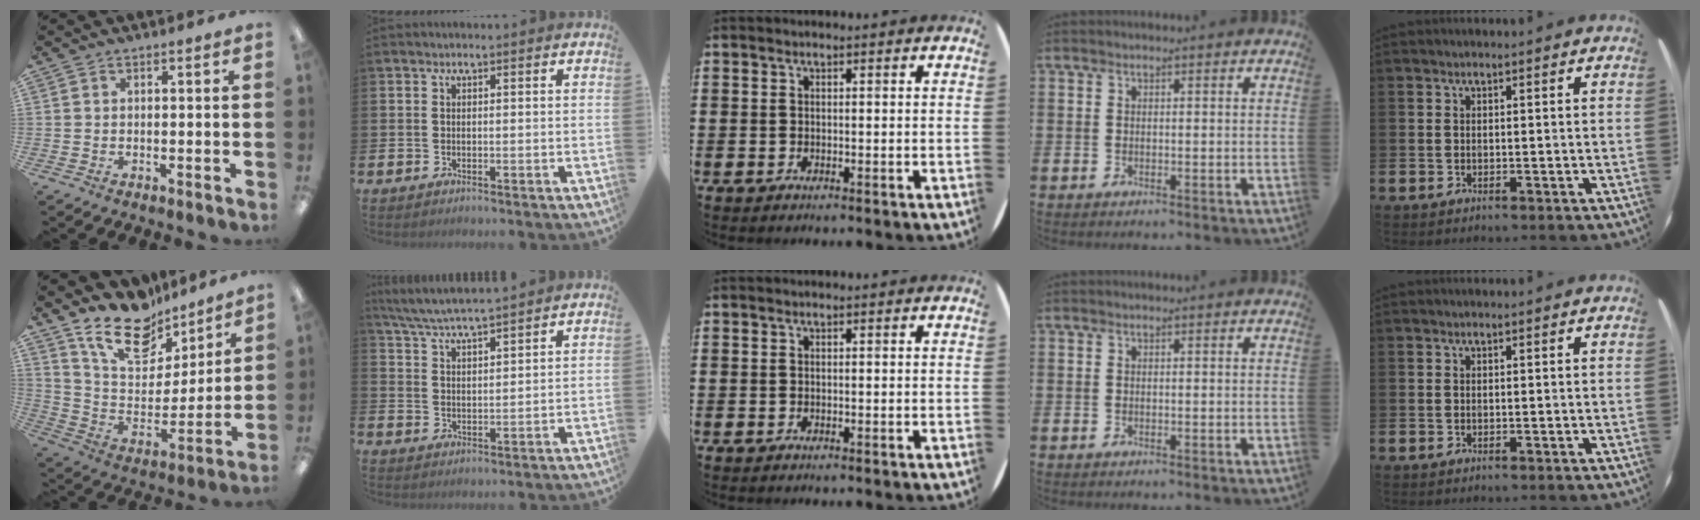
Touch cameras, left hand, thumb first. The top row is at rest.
{"thumb": {"total": 18.6, "force": [14.3, 9.0, 7.7], "torque": [-0.151, -0.089, 0.258]}, "index": {"total": 5.7, "force": [5.5, 0.0, 1.4], "torque": [-0.044, -0.031, 0.097]}}